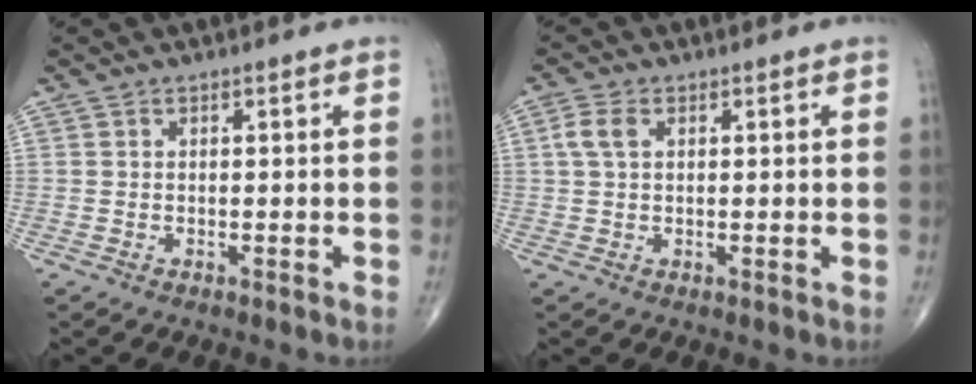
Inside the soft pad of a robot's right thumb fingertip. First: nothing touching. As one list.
[{"total": 3.4, "force": [0.9, 2.1, 2.5], "torque": [-0.061, 0.009, 0.017]}]